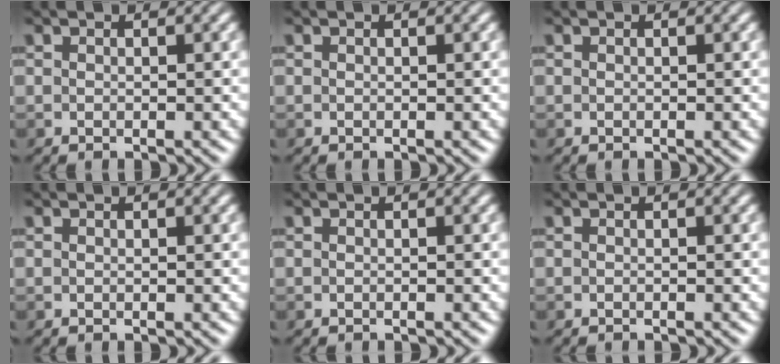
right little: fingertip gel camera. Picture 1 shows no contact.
{"total": 0.0}
{"total": 0.0}
{"total": 0.0}
{"total": 0.6, "force": [-0.6, 0.1, 0.2], "torque": [0.001, 0.000, -0.011]}
{"total": 0.8, "force": [-0.7, 0.2, 0.3], "torque": [0.003, -0.001, -0.013]}